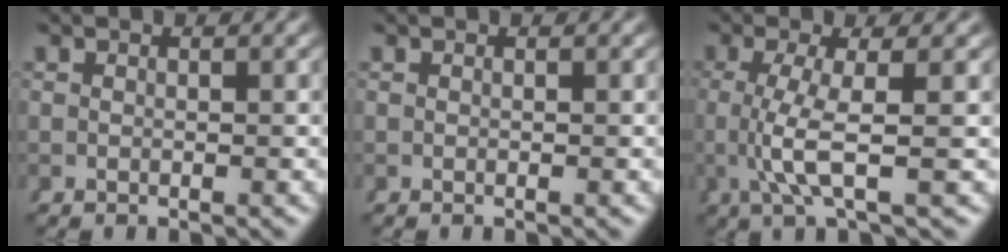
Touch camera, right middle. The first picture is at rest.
{"total": 0.0}
{"total": 4.3, "force": [0.2, -0.2, 4.3], "torque": [-0.089, -0.013, 0.012]}